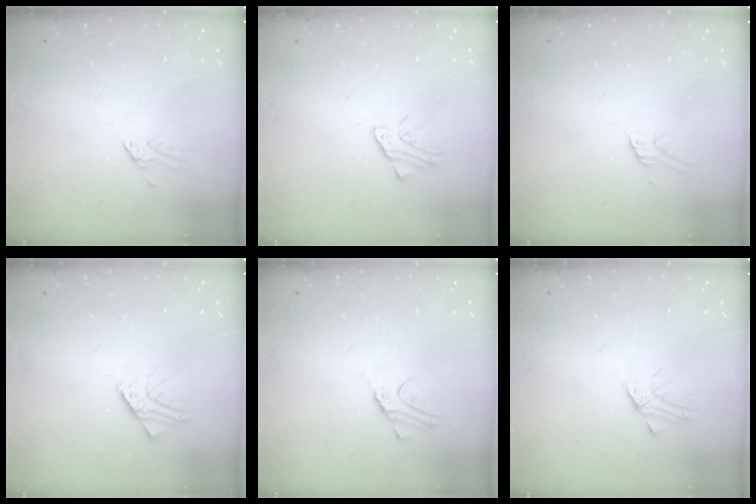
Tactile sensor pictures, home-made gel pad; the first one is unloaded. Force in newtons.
{"total": 2.5, "press": 2.5, "slide": 0.2}
{"total": 2.9, "press": 2.9, "slide": 0.2}
{"total": 2.6, "press": 2.6, "slide": 0.3}
{"total": 2.4, "press": 2.4, "slide": 0.1}
{"total": 1.5, "press": 1.4, "slide": 0.1}